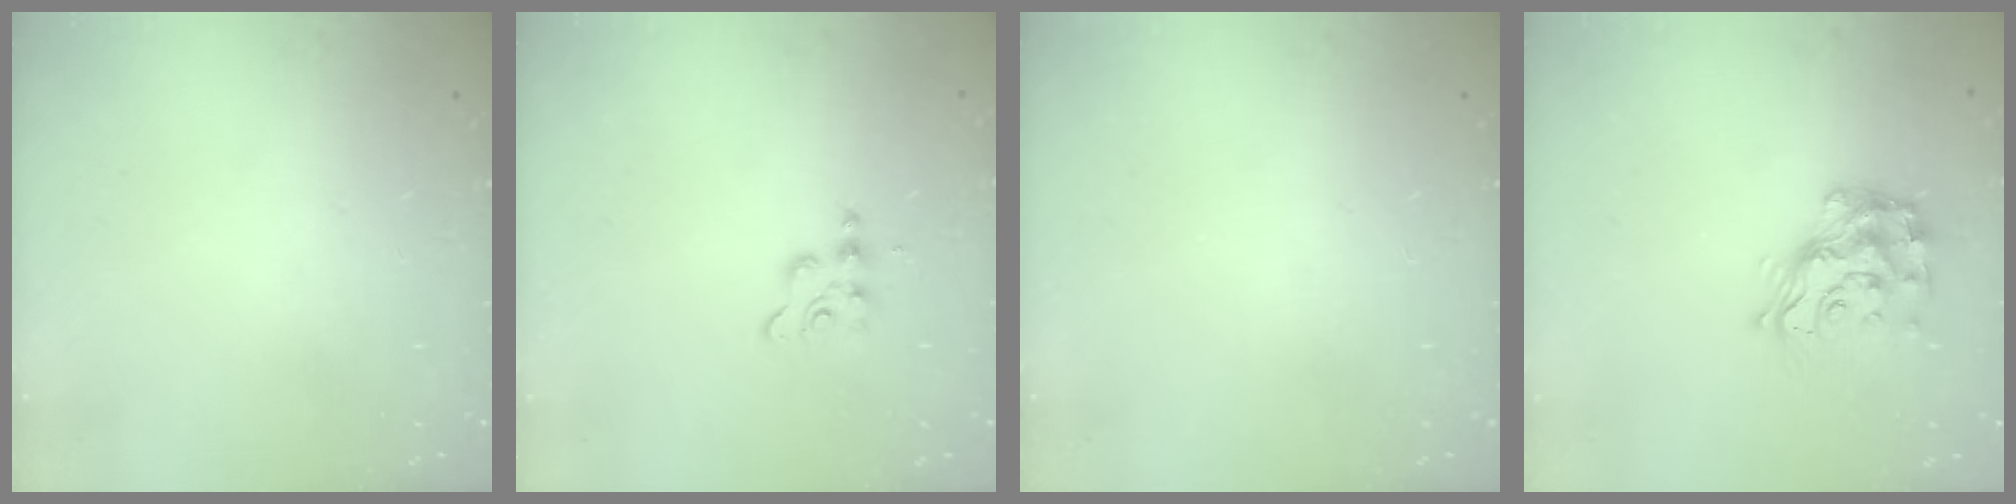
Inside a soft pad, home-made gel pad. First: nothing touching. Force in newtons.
{"total": 3.2, "press": 3.2, "slide": 0.5}
{"total": 0.0}
{"total": 14.8, "press": 14.8, "slide": 1.0}